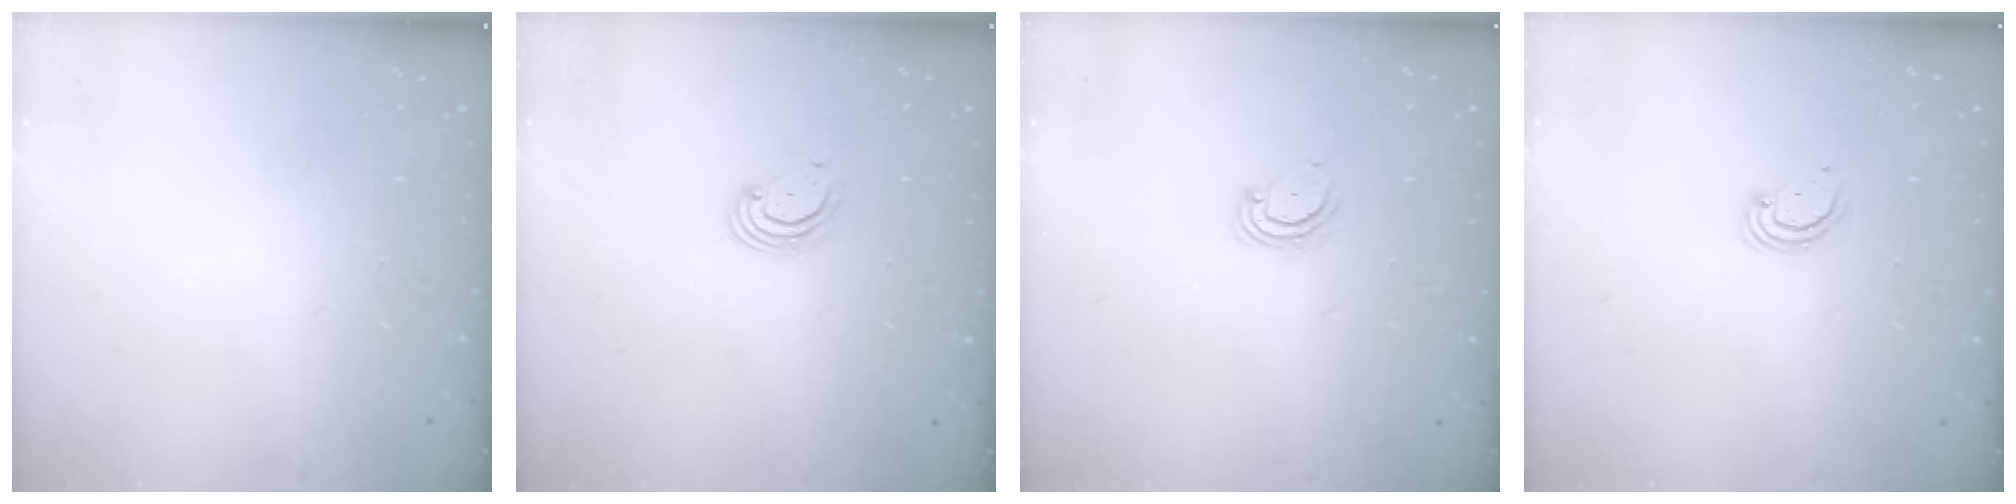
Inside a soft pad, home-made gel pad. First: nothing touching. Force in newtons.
{"total": 3.2, "press": 3.2, "slide": 0.5}
{"total": 3.5, "press": 3.4, "slide": 0.4}
{"total": 2.4, "press": 2.4, "slide": 0.2}